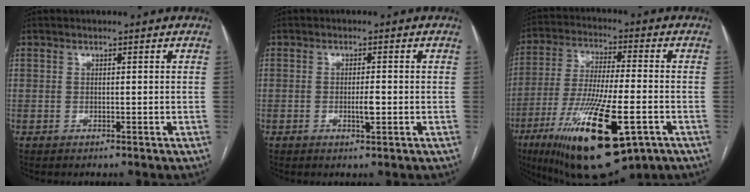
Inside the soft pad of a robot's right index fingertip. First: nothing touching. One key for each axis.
{"total": 2.1, "fx": -0.4, "fy": 0.4, "fz": 2.0, "tx": -0.039, "ty": 0.000, "tz": -0.004}
{"total": 21.3, "fx": -9.8, "fy": 4.8, "fz": 18.4, "tx": -0.338, "ty": -0.038, "tz": -0.156}